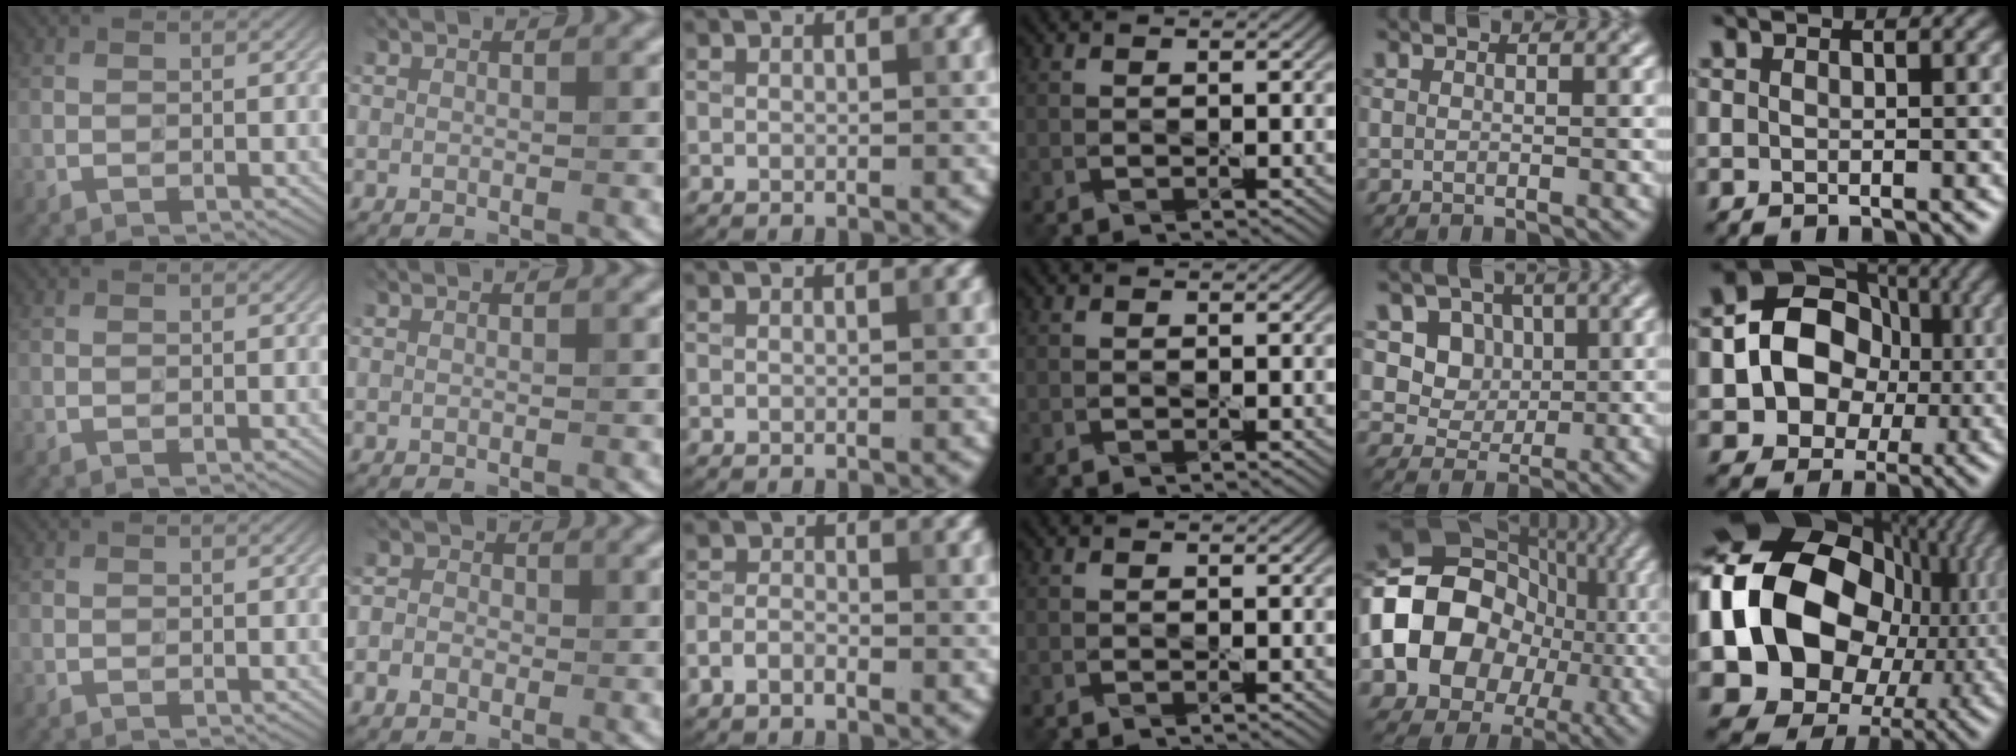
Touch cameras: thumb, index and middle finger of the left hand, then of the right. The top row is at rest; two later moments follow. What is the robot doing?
{"motion": "wipe", "object": "paper plate"}